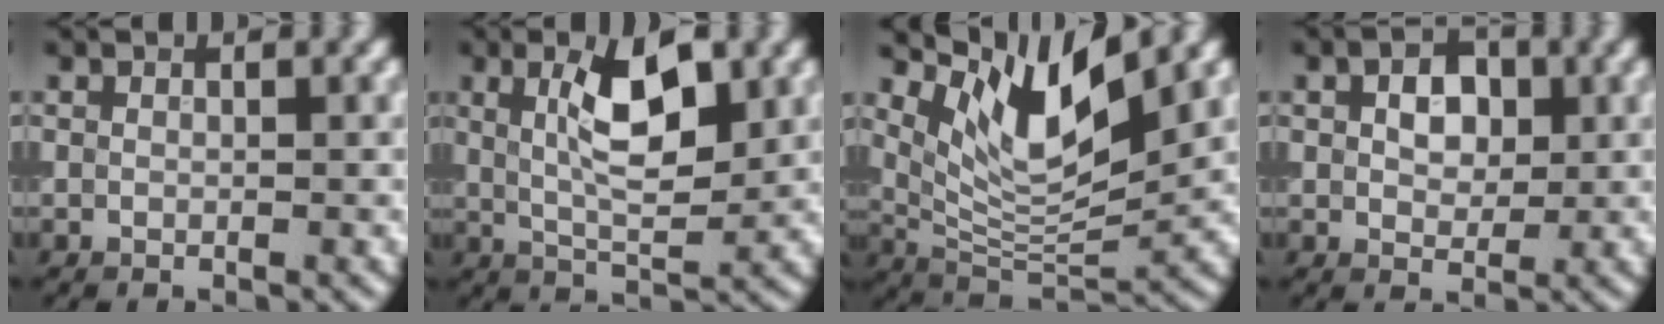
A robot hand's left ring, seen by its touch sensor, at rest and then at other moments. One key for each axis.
{"total": 5.7, "fx": 1.7, "fy": 2.0, "fz": 5.1, "tx": -0.087, "ty": 0.001, "tz": 0.029}
{"total": 7.8, "fx": 4.3, "fy": 2.4, "fz": 6.0, "tx": -0.112, "ty": -0.011, "tz": 0.083}
{"total": 3.3, "fx": 0.8, "fy": 2.3, "fz": 2.3, "tx": -0.040, "ty": 0.003, "tz": 0.009}